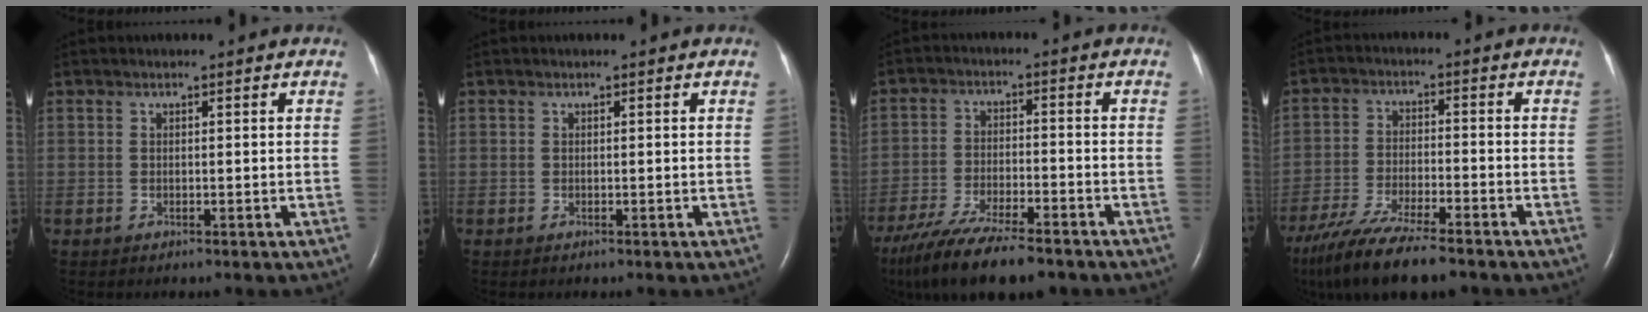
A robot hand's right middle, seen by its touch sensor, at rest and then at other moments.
{"total": 0.0}
{"total": 15.5, "force": [-12.4, 3.1, 8.9], "torque": [-0.170, -0.032, -0.205]}
{"total": 14.0, "force": [-11.2, 2.1, 8.1], "torque": [-0.160, -0.038, -0.191]}